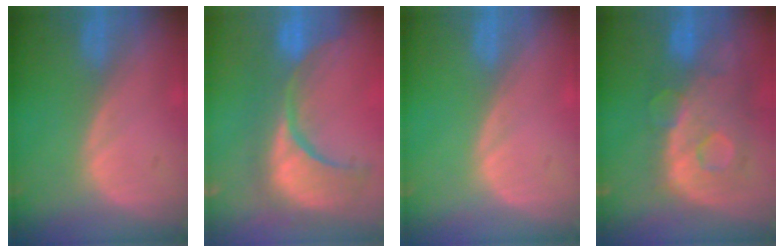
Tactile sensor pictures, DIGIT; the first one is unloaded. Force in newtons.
{"total": 12.3, "press": 11.1, "slide": 5.3}
{"total": 0.0}
{"total": 11.3, "press": 9.8, "slide": 5.6}